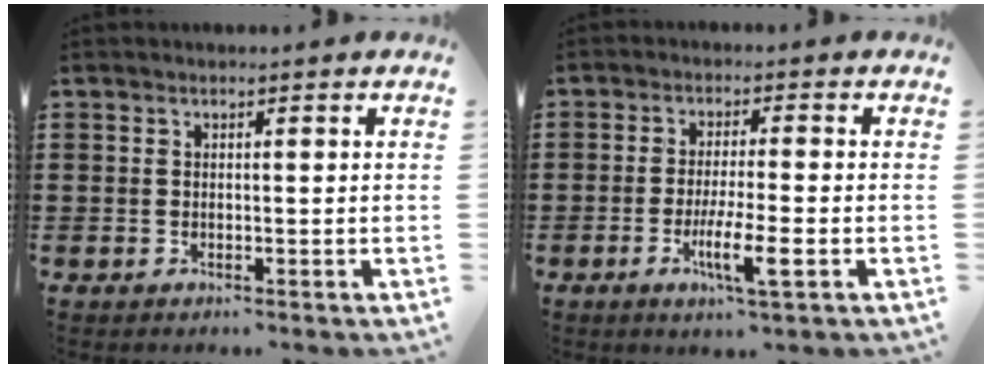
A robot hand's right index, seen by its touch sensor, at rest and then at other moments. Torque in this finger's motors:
{"motor_torque": [1.55, -0.52, 0.60, 0.17]}